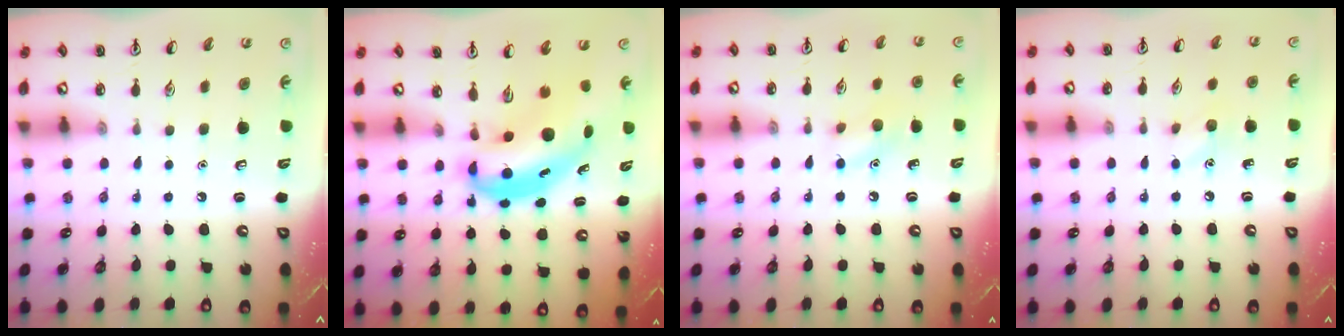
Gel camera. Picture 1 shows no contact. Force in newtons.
{"total": 8.0, "press": 7.7, "slide": 2.1}
{"total": 7.8, "press": 7.6, "slide": 1.8}
{"total": 6.1, "press": 5.8, "slide": 1.9}